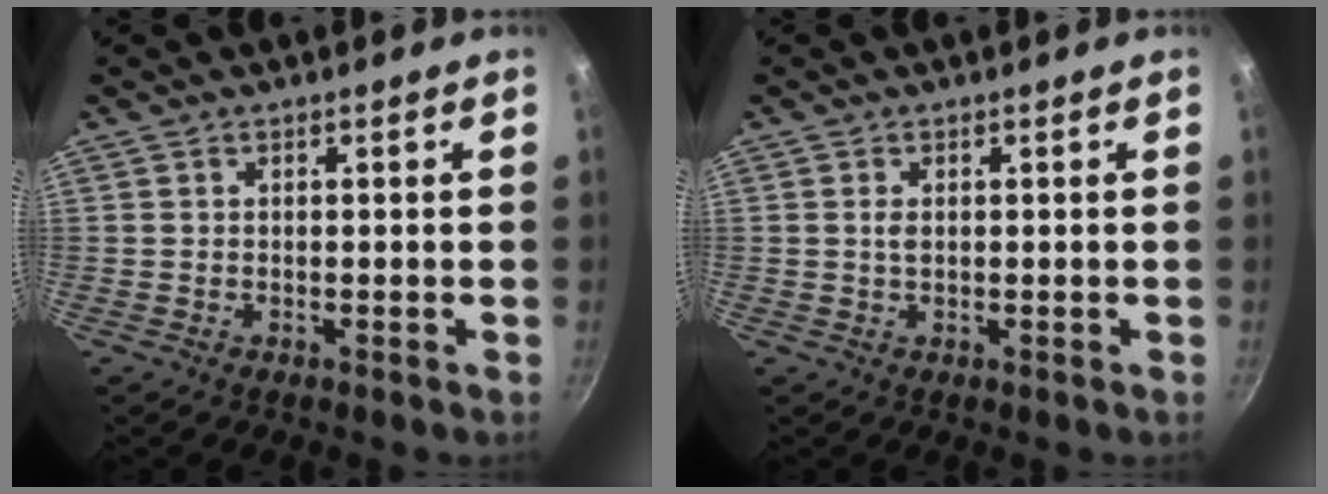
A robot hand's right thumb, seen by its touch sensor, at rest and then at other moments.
{"total": 1.3, "force": [0.2, 0.7, 1.1], "torque": [-0.020, 0.000, 0.003]}